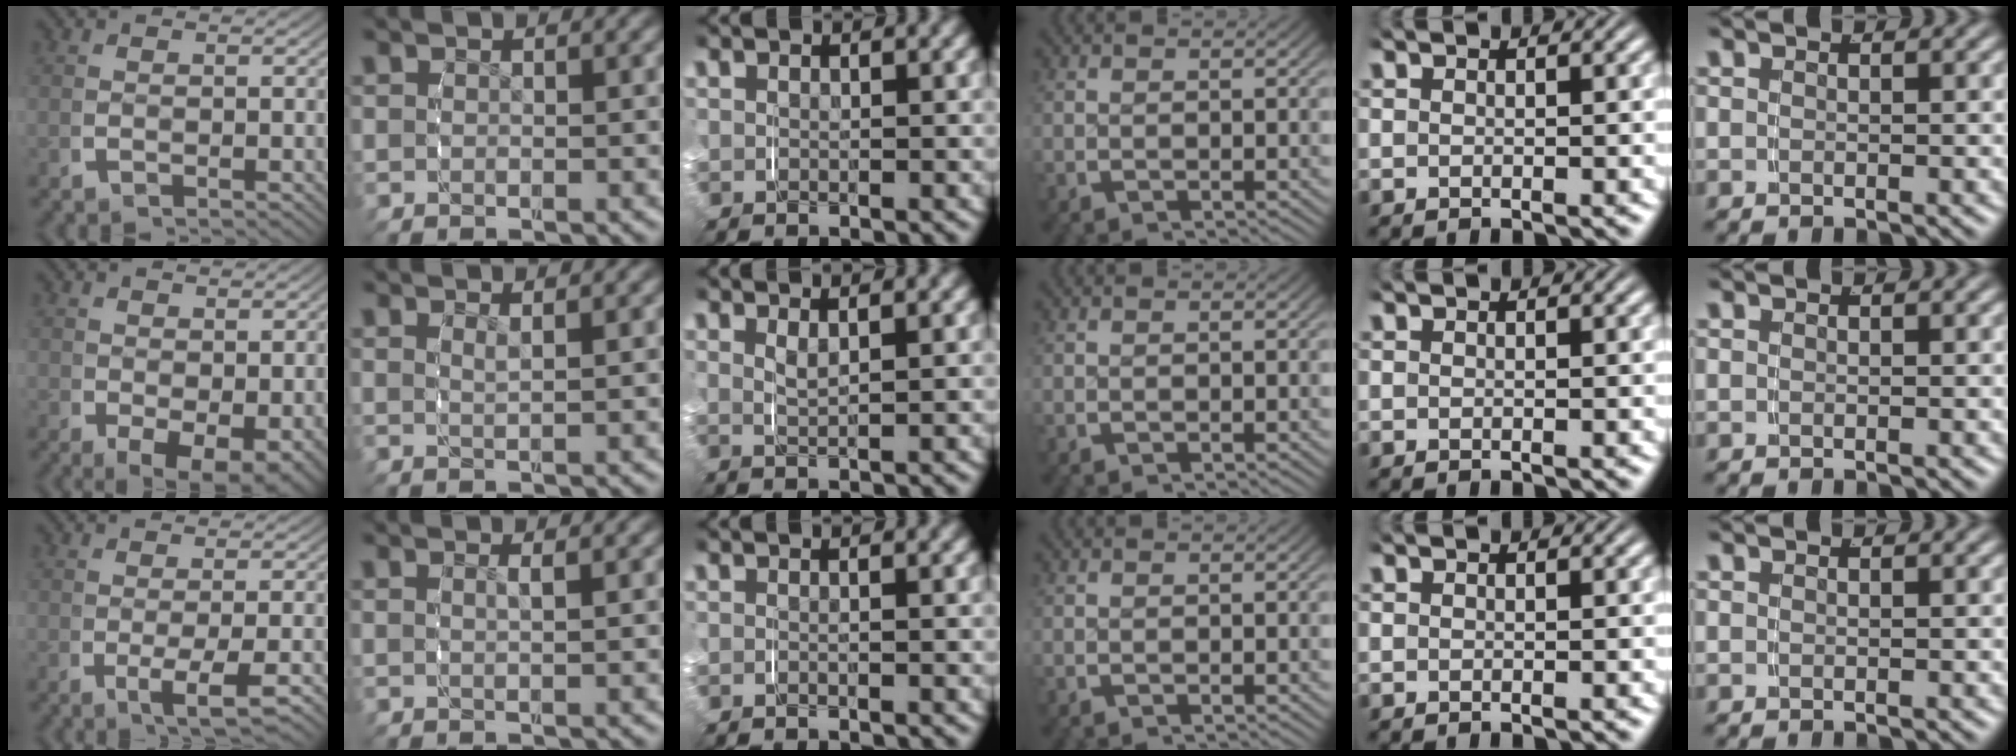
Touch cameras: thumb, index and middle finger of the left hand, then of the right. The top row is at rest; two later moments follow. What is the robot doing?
{"motion": "grasp_and_lifting", "object": "map"}